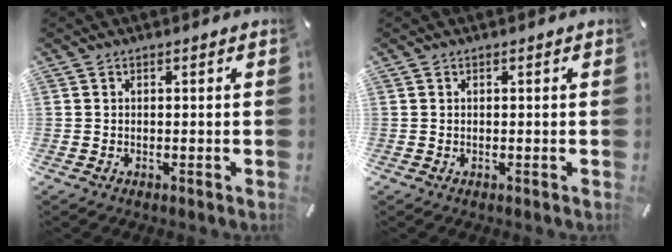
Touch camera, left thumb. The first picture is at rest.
{"total": 0.0}